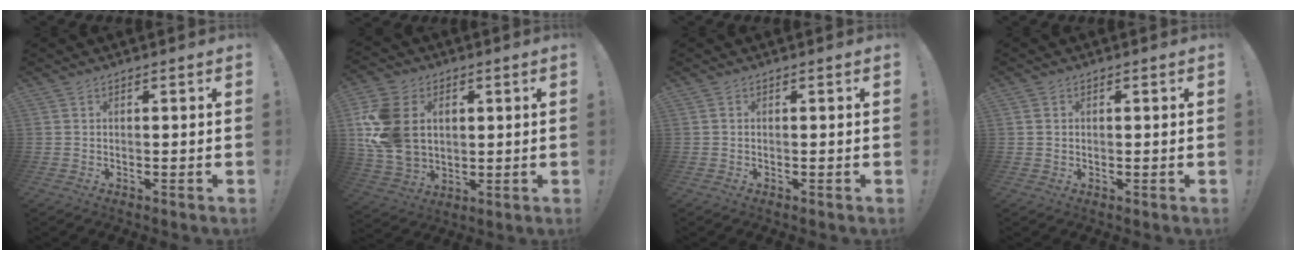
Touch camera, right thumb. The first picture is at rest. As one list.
[{"total": 18.6, "force": [3.2, 14.2, 11.6], "torque": [-0.230, -0.007, 0.065]}, {"total": 0.0}, {"total": 1.3, "force": [0.3, 1.2, 0.3], "torque": [0.000, 0.002, 0.003]}]